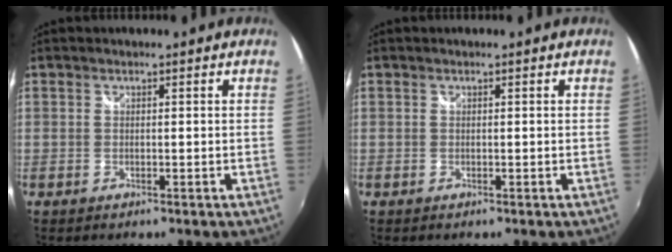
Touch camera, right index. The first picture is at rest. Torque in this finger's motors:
{"motor_torque": [-0.05, 0.16, -0.03, 0.00]}